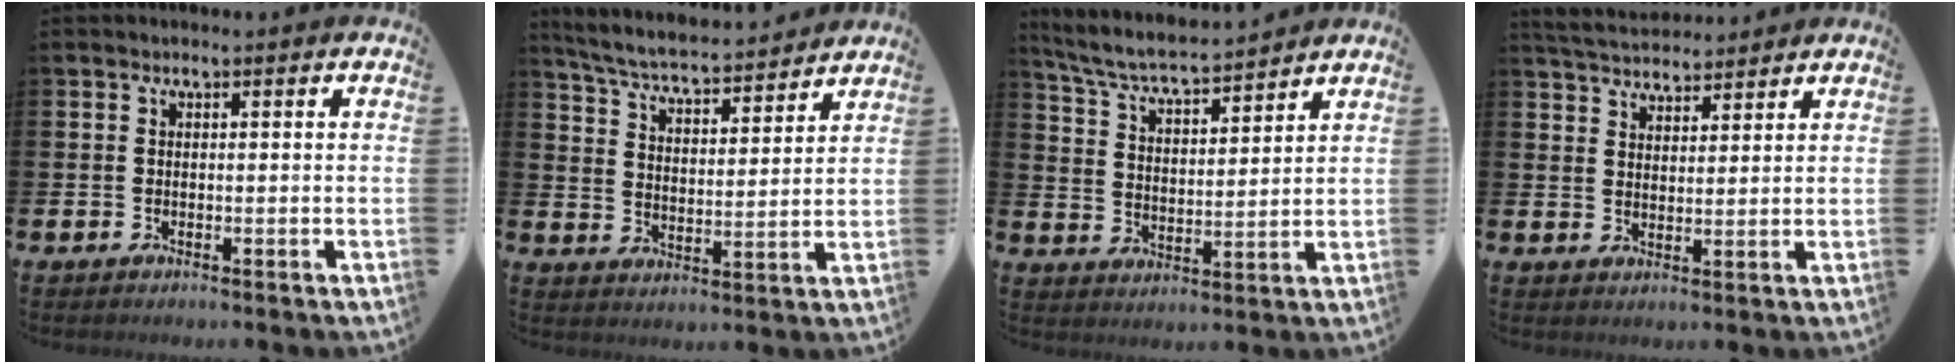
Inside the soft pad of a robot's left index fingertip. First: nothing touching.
{"total": 5.6, "force": [5.4, 0.5, 1.4], "torque": [-0.054, -0.042, 0.090]}
{"total": 6.1, "force": [5.8, 0.5, 1.8], "torque": [-0.061, -0.038, 0.098]}
{"total": 4.5, "force": [4.4, 1.0, 0.4], "torque": [-0.028, -0.017, 0.082]}